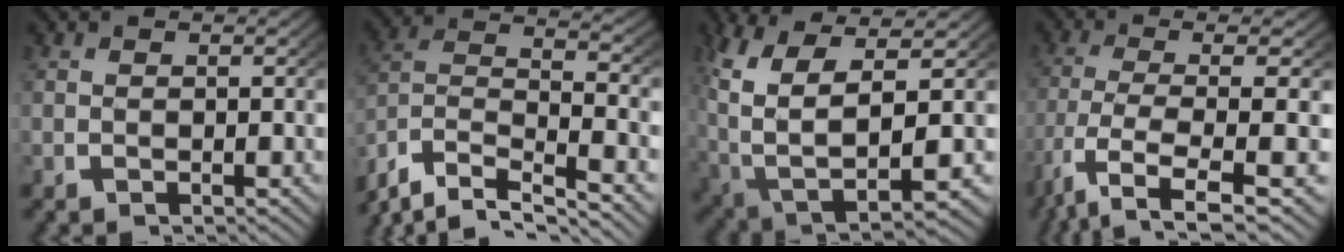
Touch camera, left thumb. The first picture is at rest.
{"total": 13.4, "force": [-4.7, 9.1, 8.8], "torque": [-0.203, -0.044, -0.065]}
{"total": 13.9, "force": [0.6, 9.3, 10.3], "torque": [-0.240, -0.054, 0.035]}
{"total": 9.5, "force": [-3.1, 4.0, 8.0], "torque": [-0.183, -0.036, -0.020]}